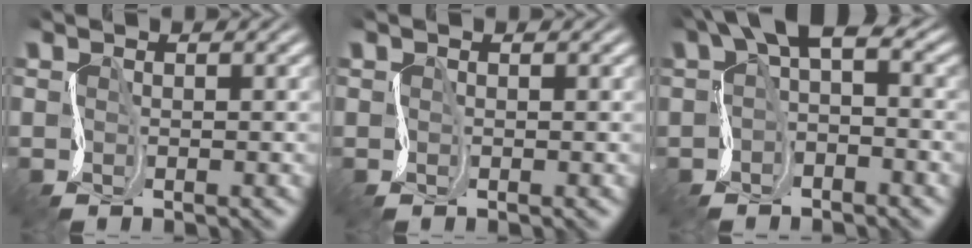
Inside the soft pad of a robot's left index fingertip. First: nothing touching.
{"total": 0.0}
{"total": 4.9, "force": [0.8, 2.4, 4.2], "torque": [-0.062, 0.012, -0.001]}